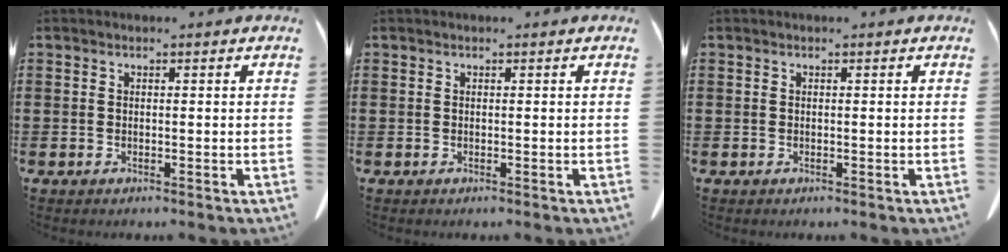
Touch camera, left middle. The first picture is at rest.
{"total": 0.0}
{"total": 0.0}